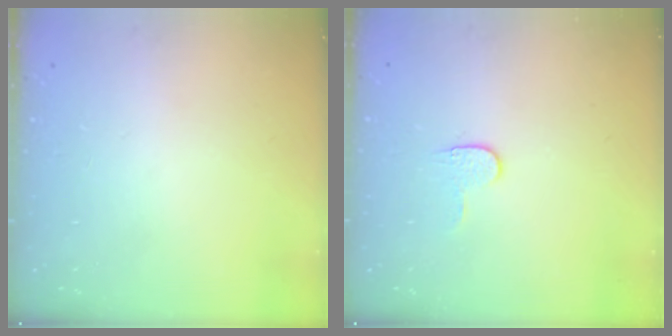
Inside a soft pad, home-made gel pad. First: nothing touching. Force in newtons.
{"total": 3.8, "press": 3.8, "slide": 0.4}